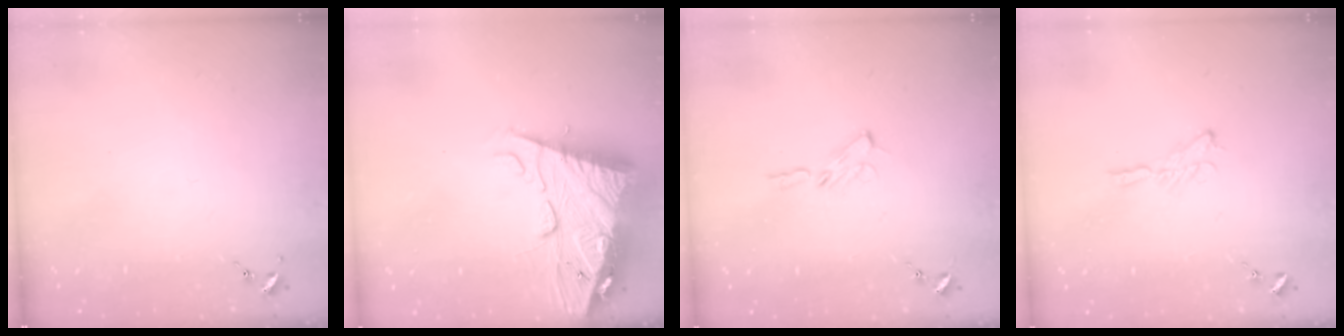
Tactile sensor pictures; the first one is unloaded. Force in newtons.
{"total": 17.9, "press": 17.8, "slide": 1.7}
{"total": 4.0, "press": 4.0, "slide": 0.4}
{"total": 6.5, "press": 6.5, "slide": 0.3}